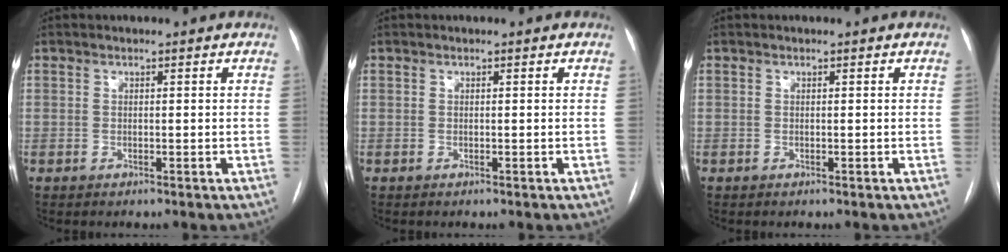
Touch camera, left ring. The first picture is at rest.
{"total": 0.0}
{"total": 0.0}